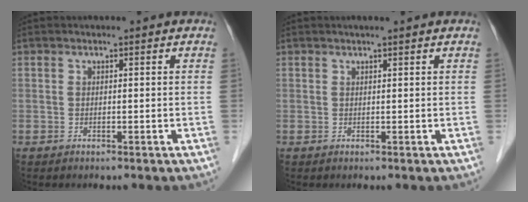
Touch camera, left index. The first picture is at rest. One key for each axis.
{"total": 1.5, "fx": 1.2, "fy": -0.1, "fz": 0.9, "tx": -0.012, "ty": 0.011, "tz": 0.021}